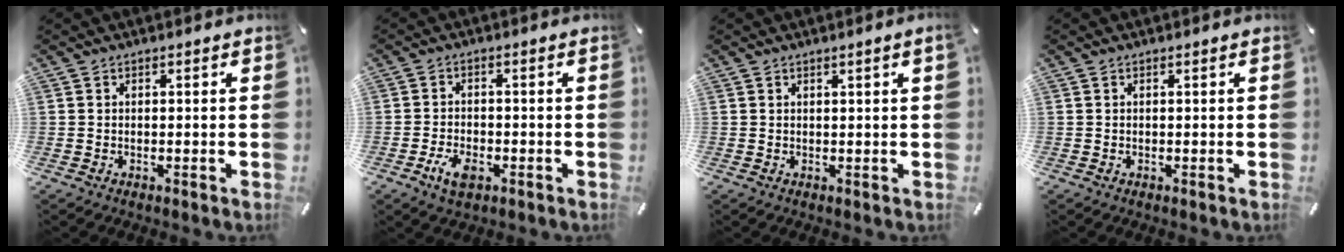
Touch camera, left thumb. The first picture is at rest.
{"total": 4.6, "force": [-2.4, 2.7, 3.0], "torque": [-0.068, 0.005, -0.046]}
{"total": 1.0, "force": [0.5, -0.1, 0.9], "torque": [-0.016, -0.002, 0.008]}
{"total": 0.0}